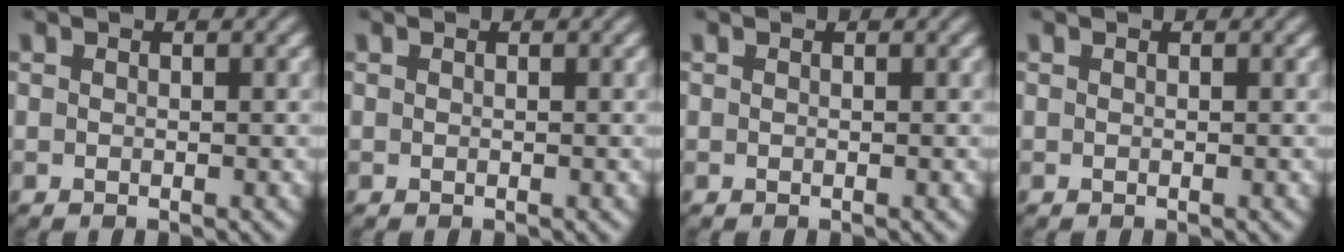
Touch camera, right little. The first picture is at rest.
{"total": 0.0}
{"total": 0.0}
{"total": 0.0}